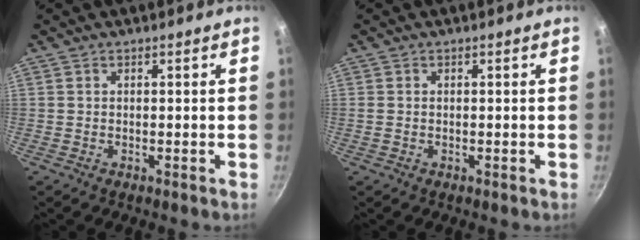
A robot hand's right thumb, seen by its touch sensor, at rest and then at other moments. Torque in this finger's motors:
{"motor_torque": [-0.03, -0.13, -0.36, 0.34, 0.07]}